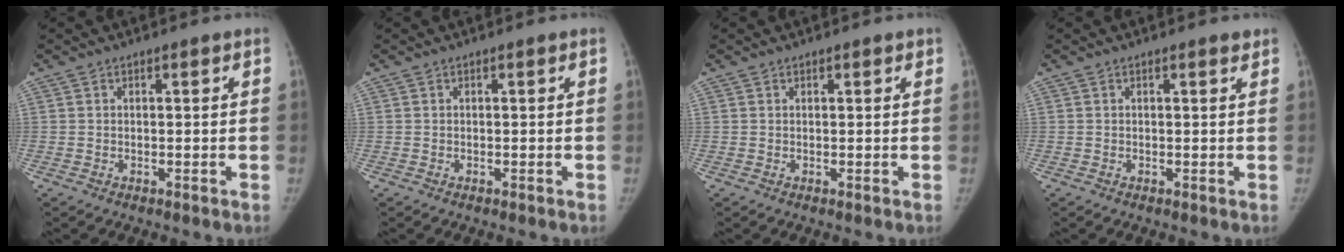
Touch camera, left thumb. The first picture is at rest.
{"total": 0.0}
{"total": 0.6, "force": [0.5, 0.3, 0.0], "torque": [0.004, -0.004, 0.004]}
{"total": 0.7, "force": [0.6, 0.2, 0.3], "torque": [-0.005, -0.004, 0.007]}